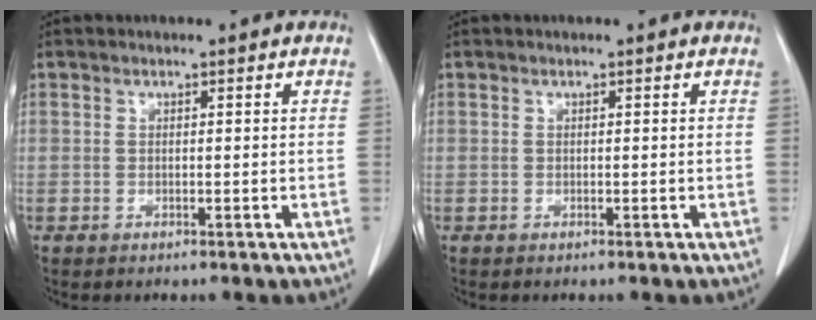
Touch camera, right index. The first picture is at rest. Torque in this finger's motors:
{"motor_torque": [0.00, 0.01, 0.00, 0.00]}